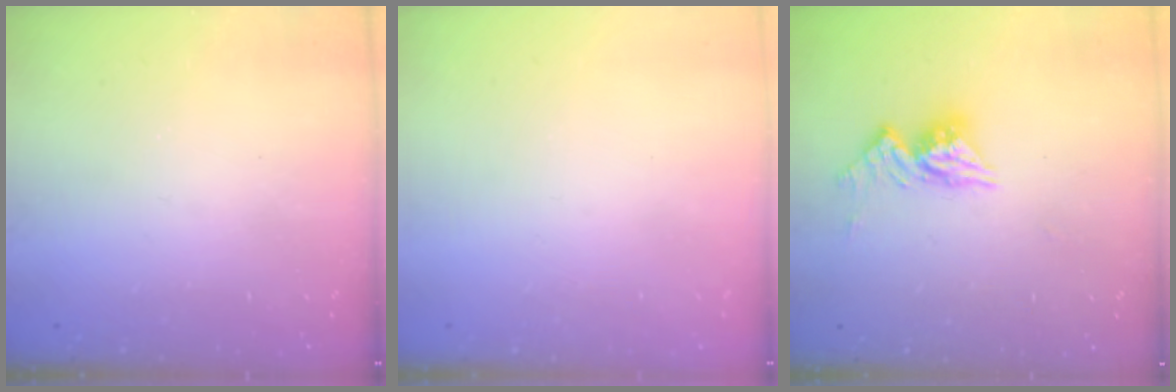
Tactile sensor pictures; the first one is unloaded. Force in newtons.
{"total": 0.0}
{"total": 9.9, "press": 9.8, "slide": 0.9}